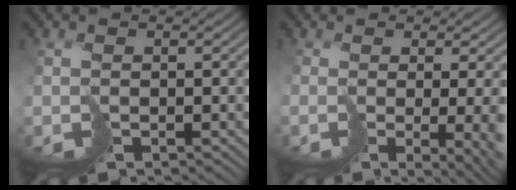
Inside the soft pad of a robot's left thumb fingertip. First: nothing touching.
{"total": 7.0, "force": [-1.2, 2.0, 6.6], "torque": [-0.075, -0.031, 0.020]}